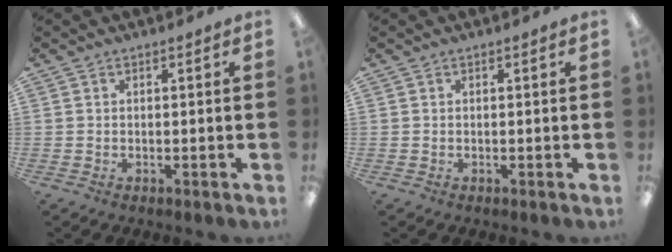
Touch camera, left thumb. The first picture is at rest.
{"total": 0.0}